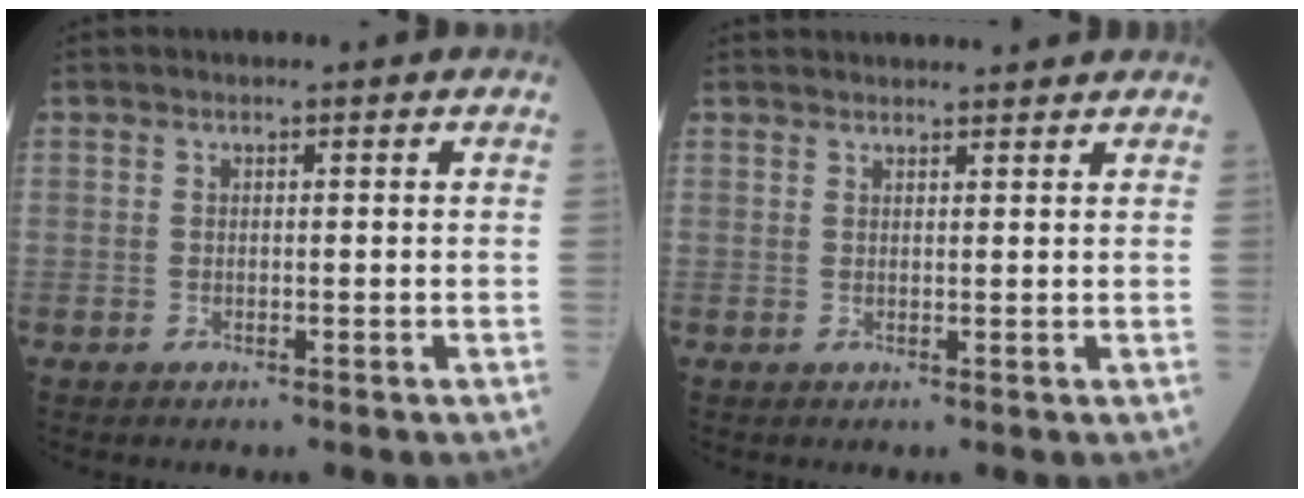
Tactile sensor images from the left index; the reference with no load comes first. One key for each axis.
{"total": 7.1, "fx": 6.9, "fy": 0.6, "fz": 1.8, "tx": -0.022, "ty": 0.032, "tz": 0.079}